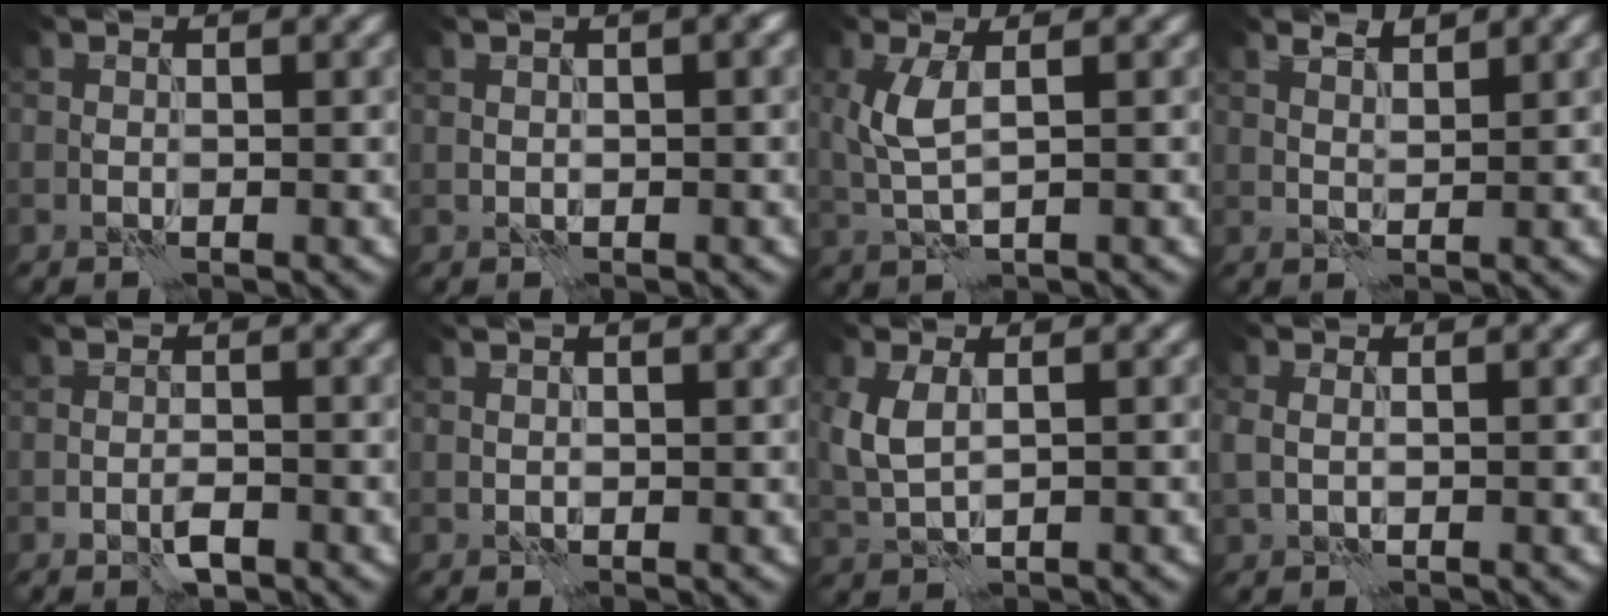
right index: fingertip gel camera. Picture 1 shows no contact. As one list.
[{"total": 2.2, "force": [1.2, 0.5, 1.7], "torque": [-0.021, 0.006, 0.013]}, {"total": 3.3, "force": [0.6, 1.1, 3.0], "torque": [-0.072, 0.002, 0.014]}, {"total": 1.7, "force": [1.5, 0.2, 0.7], "torque": [-0.008, -0.005, 0.027]}, {"total": 1.7, "force": [-0.9, 0.7, 1.2], "torque": [-0.024, 0.000, -0.018]}, {"total": 3.9, "force": [2.8, 1.5, 2.3], "torque": [-0.021, 0.022, 0.021]}, {"total": 3.1, "force": [0.7, 1.4, 2.6], "torque": [-0.069, 0.005, 0.016]}, {"total": 1.5, "force": [0.1, 1.1, 1.0], "torque": [-0.023, 0.000, 0.006]}]